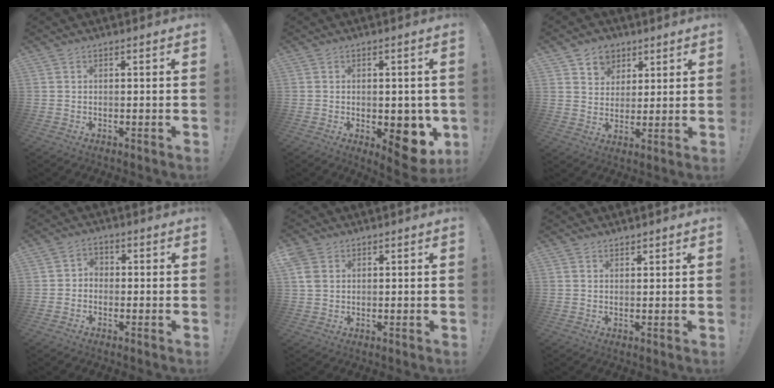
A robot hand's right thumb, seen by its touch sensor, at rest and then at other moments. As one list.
[{"total": 9.6, "force": [-2.7, 5.8, 7.2], "torque": [-0.053, 0.009, -0.034]}, {"total": 8.2, "force": [4.4, 6.8, 1.1], "torque": [-0.018, -0.036, 0.089]}, {"total": 3.1, "force": [-1.6, 2.5, 1.0], "torque": [-0.017, 0.013, -0.028]}, {"total": 4.1, "force": [1.7, 3.2, 1.9], "torque": [-0.041, 0.001, 0.035]}, {"total": 1.3, "force": [1.2, 0.4, 0.1], "torque": [0.006, -0.008, 0.021]}]